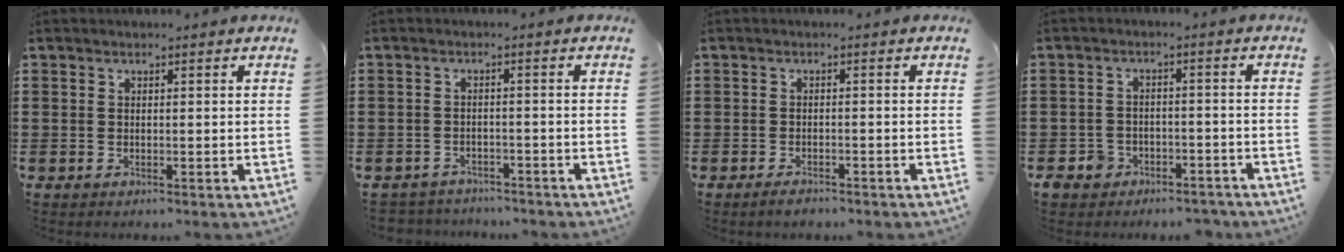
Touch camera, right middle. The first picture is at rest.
{"total": 2.5, "force": [-2.4, 0.4, -0.4], "torque": [0.000, -0.001, -0.055]}
{"total": 1.5, "force": [-1.4, 0.3, 0.5], "torque": [-0.012, 0.000, -0.026]}
{"total": 3.7, "force": [-3.3, 1.6, 0.5], "torque": [-0.030, 0.002, -0.073]}